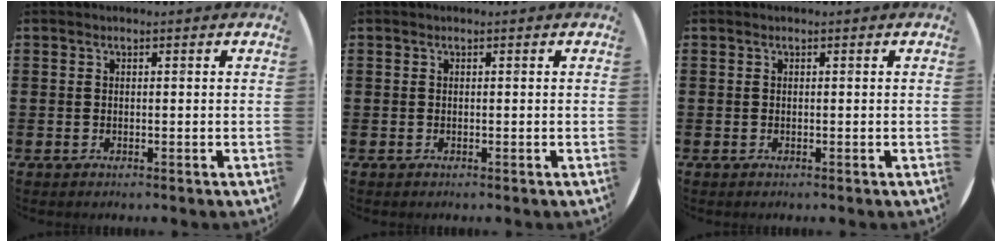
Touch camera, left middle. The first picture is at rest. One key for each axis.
{"total": 0.0}
{"total": 0.0}